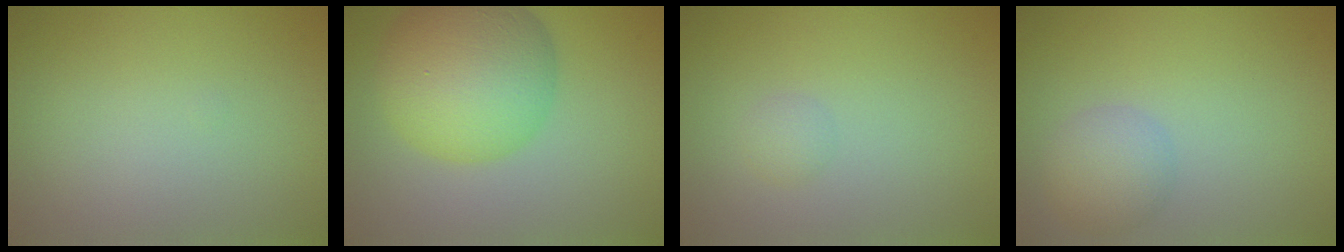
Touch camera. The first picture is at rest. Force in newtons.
{"total": 9.1, "press": 9.1, "slide": 0.1}
{"total": 1.0, "press": 1.0, "slide": 0.0}
{"total": 3.1, "press": 3.1, "slide": 0.2}